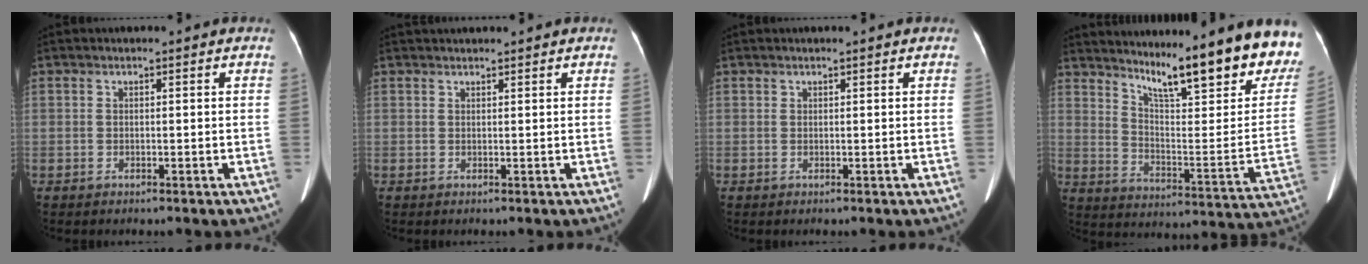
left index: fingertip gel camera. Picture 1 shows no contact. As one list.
[{"total": 4.8, "force": [4.4, 0.7, 1.8], "torque": [-0.022, 0.020, 0.056]}, {"total": 1.5, "force": [1.3, 0.3, 0.7], "torque": [-0.003, 0.003, 0.014]}, {"total": 22.5, "force": [18.4, 2.4, 12.8], "torque": [-0.185, -0.093, 0.243]}]